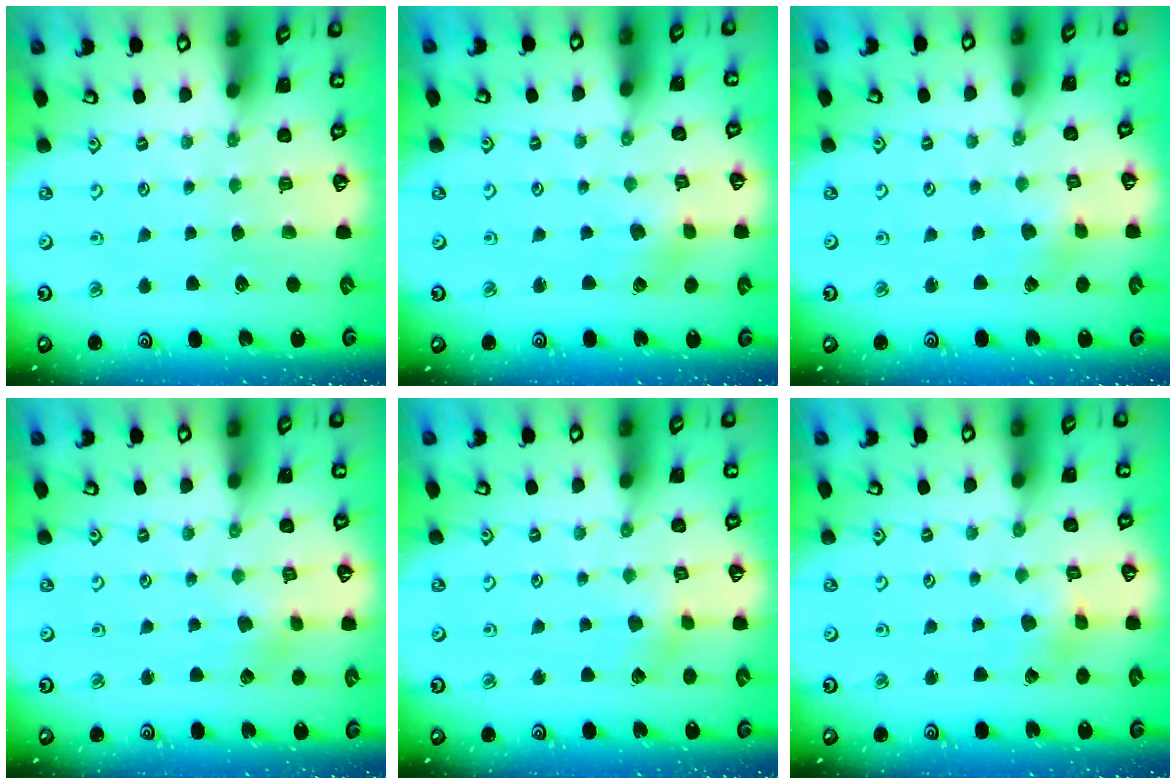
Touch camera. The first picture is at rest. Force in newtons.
{"total": 2.2, "press": 2.1, "slide": 0.6}
{"total": 1.4, "press": 1.3, "slide": 0.3}
{"total": 2.7, "press": 2.6, "slide": 0.4}
{"total": 3.1, "press": 3.1, "slide": 0.6}
{"total": 1.7, "press": 1.6, "slide": 0.4}